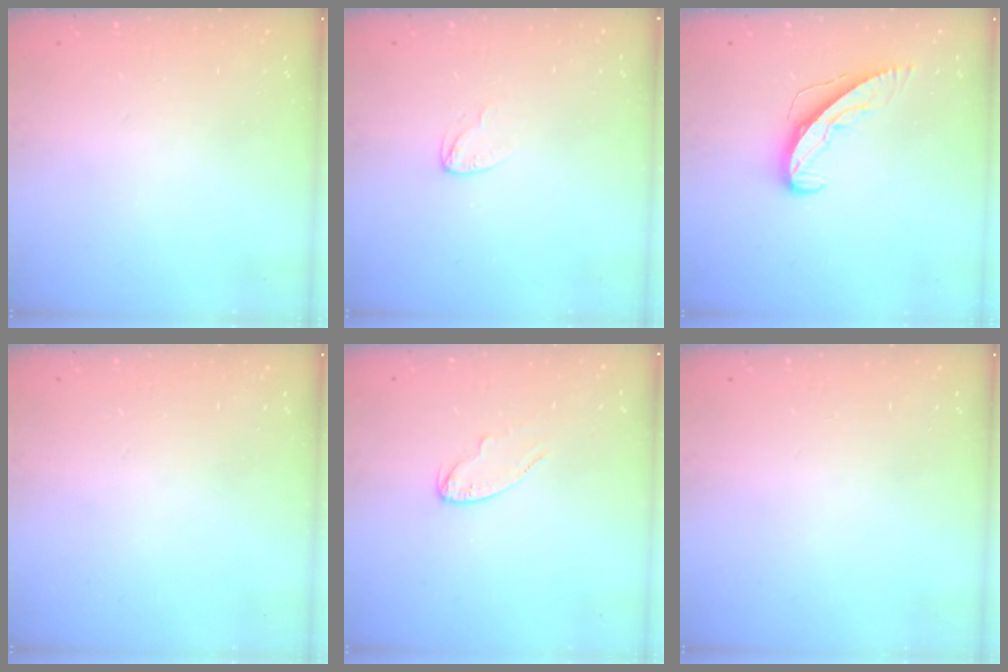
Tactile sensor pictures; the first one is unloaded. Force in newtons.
{"total": 2.7, "press": 2.7, "slide": 0.2}
{"total": 8.7, "press": 8.6, "slide": 0.4}
{"total": 0.0}
{"total": 4.2, "press": 4.2, "slide": 0.5}
{"total": 0.0}